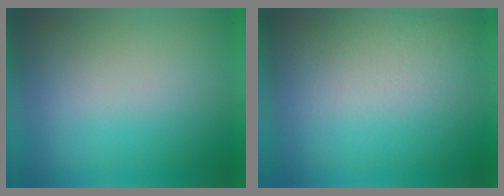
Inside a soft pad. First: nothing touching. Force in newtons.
{"total": 2.8}